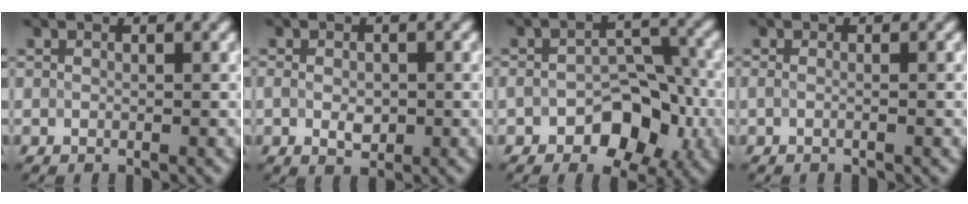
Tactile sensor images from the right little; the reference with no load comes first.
{"total": 2.1, "force": [-0.4, 1.3, 1.5], "torque": [-0.031, -0.005, -0.001]}
{"total": 6.3, "force": [-2.6, 3.8, 4.2], "torque": [-0.053, 0.001, -0.042]}
{"total": 1.4, "force": [0.0, 0.8, 1.1], "torque": [-0.001, -0.005, -0.017]}